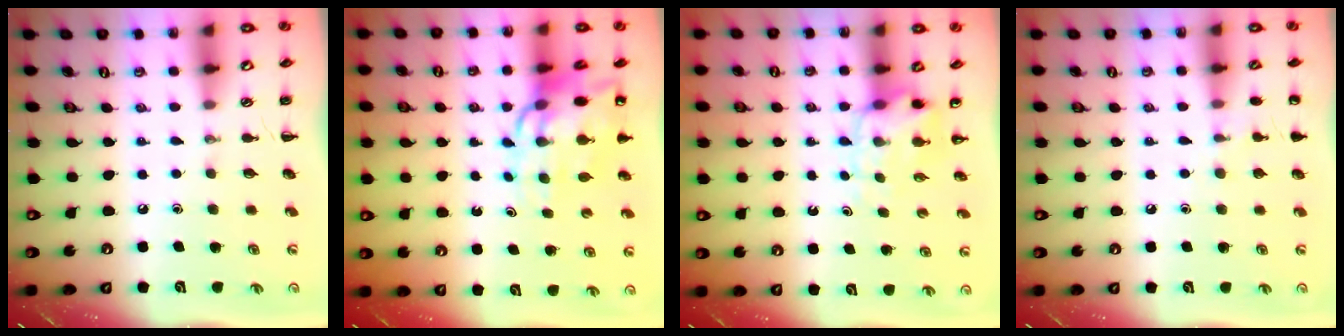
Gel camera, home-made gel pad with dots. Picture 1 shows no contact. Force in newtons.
{"total": 13.5, "press": 12.9, "slide": 3.9}
{"total": 5.6, "press": 5.6, "slide": 0.4}
{"total": 6.4, "press": 6.1, "slide": 1.7}